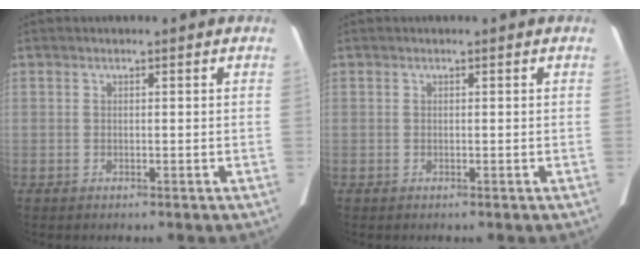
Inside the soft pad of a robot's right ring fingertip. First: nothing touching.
{"total": 0.0}